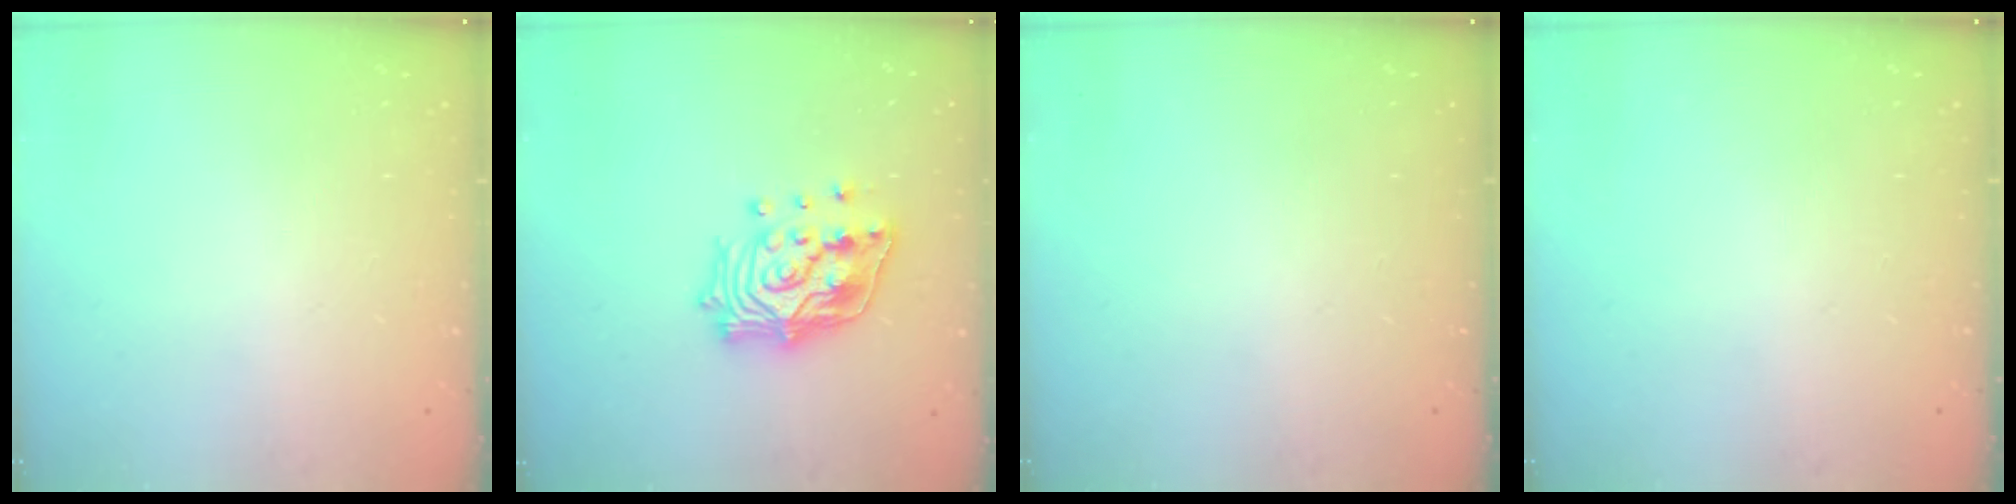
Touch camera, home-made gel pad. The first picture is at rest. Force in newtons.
{"total": 17.6, "press": 17.4, "slide": 2.6}
{"total": 0.0}
{"total": 0.0}